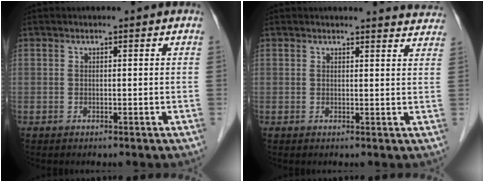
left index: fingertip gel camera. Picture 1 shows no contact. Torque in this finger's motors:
{"motor_torque": [0.78, -0.88, 0.12, 0.01]}